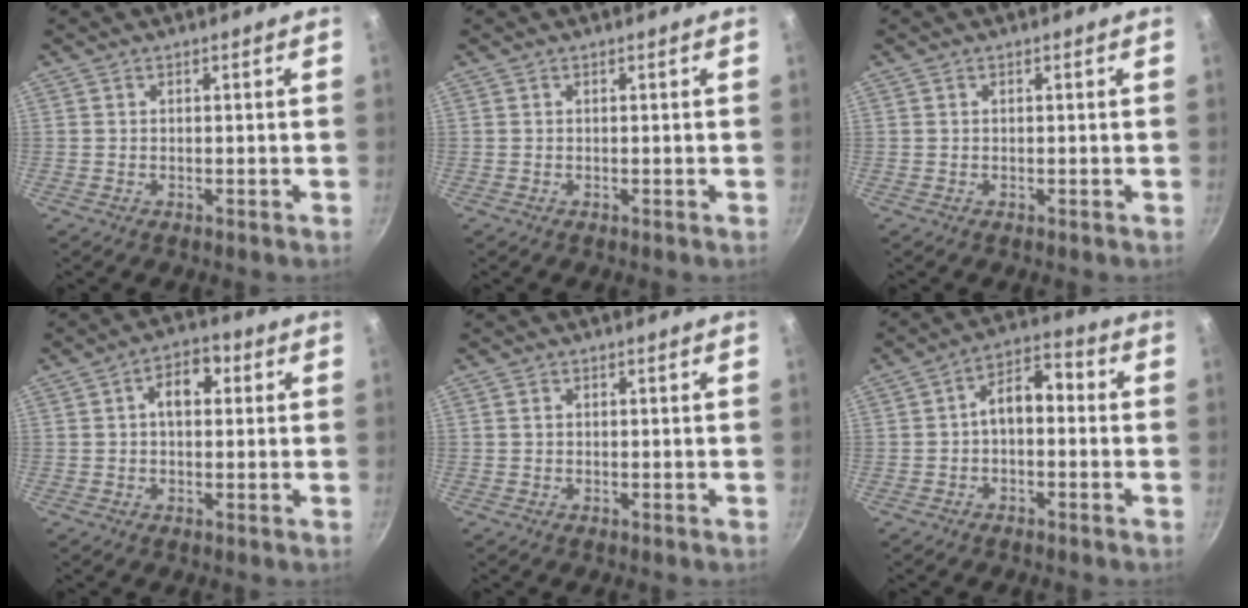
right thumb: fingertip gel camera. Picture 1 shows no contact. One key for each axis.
{"total": 0.0}
{"total": 0.0}
{"total": 6.5, "fx": 1.4, "fy": 4.2, "fz": 4.8, "tx": -0.043, "ty": 0.015, "tz": 0.012}
{"total": 0.8, "fx": 0.2, "fy": 0.6, "fz": 0.4, "tx": -0.006, "ty": 0.003, "tz": 0.003}
{"total": 7.5, "fx": -0.6, "fy": 4.6, "fz": 5.9, "tx": -0.072, "ty": 0.034, "tz": -0.022}